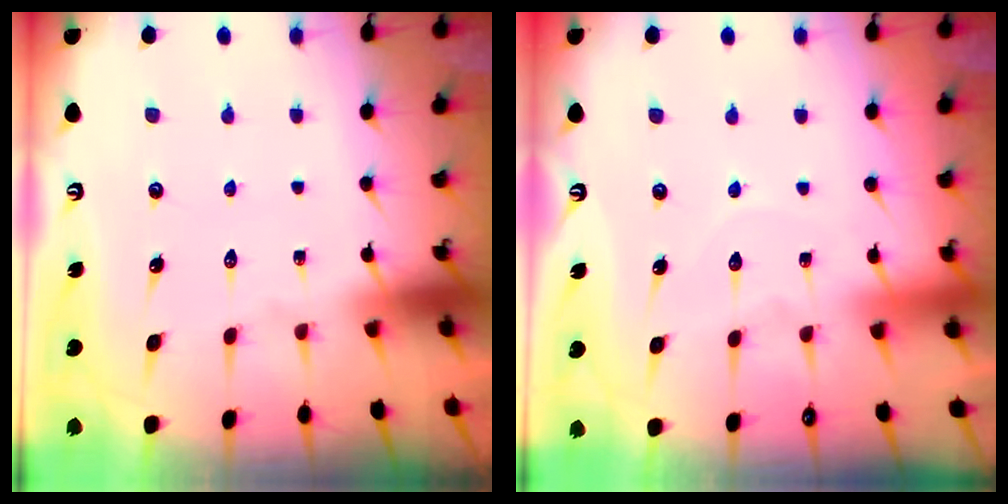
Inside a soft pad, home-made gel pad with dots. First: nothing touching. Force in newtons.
{"total": 5.3, "press": 5.3, "slide": 0.5}